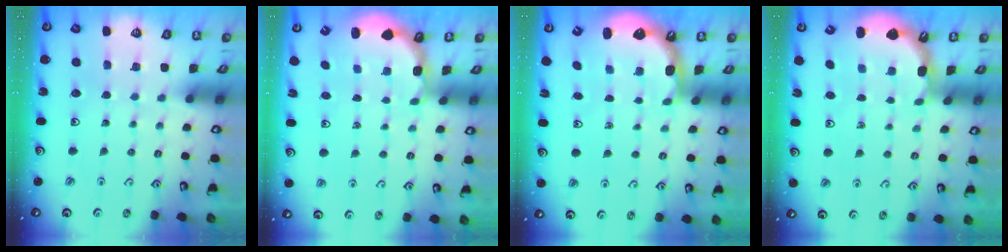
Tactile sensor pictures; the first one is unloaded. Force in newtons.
{"total": 2.5, "press": 1.9, "slide": 1.6}
{"total": 2.8, "press": 2.5, "slide": 1.2}
{"total": 1.9, "press": 1.9, "slide": 0.2}